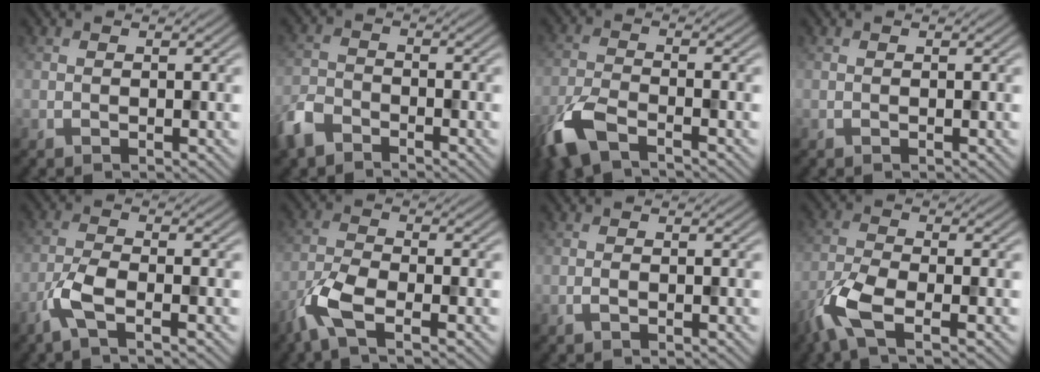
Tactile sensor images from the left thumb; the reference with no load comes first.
{"total": 5.0, "force": [-3.9, 2.4, 2.1], "torque": [-0.048, -0.007, -0.091]}
{"total": 6.9, "force": [-4.6, 2.3, 4.7], "torque": [-0.110, -0.011, -0.104]}
{"total": 0.0}
{"total": 4.4, "force": [-2.4, 1.0, 3.6], "torque": [-0.082, -0.001, -0.059]}
{"total": 6.1, "force": [-3.5, 1.9, 4.7], "torque": [-0.112, -0.009, -0.085]}
{"total": 0.8, "force": [-0.4, 0.1, 0.7], "torque": [-0.013, 0.001, -0.008]}
{"total": 7.0, "force": [-3.8, 2.3, 5.4], "torque": [-0.128, -0.010, -0.093]}